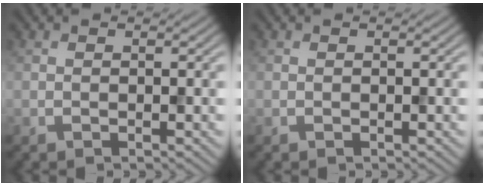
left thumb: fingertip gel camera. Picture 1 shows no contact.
{"total": 0.0}